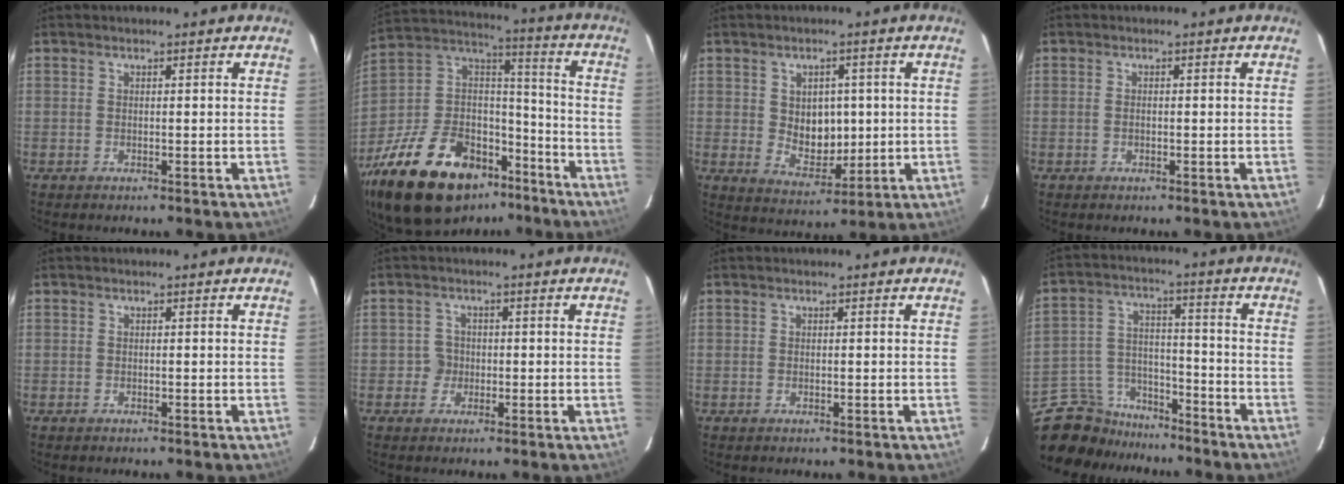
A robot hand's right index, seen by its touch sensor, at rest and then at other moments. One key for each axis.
{"total": 30.1, "fx": -18.8, "fy": 16.0, "fz": 17.1, "tx": -0.348, "ty": 0.022, "tz": -0.294}
{"total": 7.5, "fx": 0.6, "fy": 5.8, "fz": 4.7, "tx": -0.079, "ty": -0.002, "tz": 0.026}
{"total": 0.7, "fx": -0.2, "fy": 0.4, "fz": 0.5, "tx": -0.010, "ty": 0.002, "tz": -0.004}
{"total": 0.5, "fx": -0.3, "fy": 0.4, "fz": -0.1, "tx": 0.001, "ty": 0.002, "tz": -0.006}
{"total": 2.4, "fx": -0.7, "fy": 2.3, "fz": -0.1, "tx": 0.005, "ty": 0.012, "tz": -0.011}
{"total": 0.0}
{"total": 13.2, "fx": -11.1, "fy": 6.7, "fz": 2.7, "tx": -0.083, "ty": 0.041, "tz": -0.184}